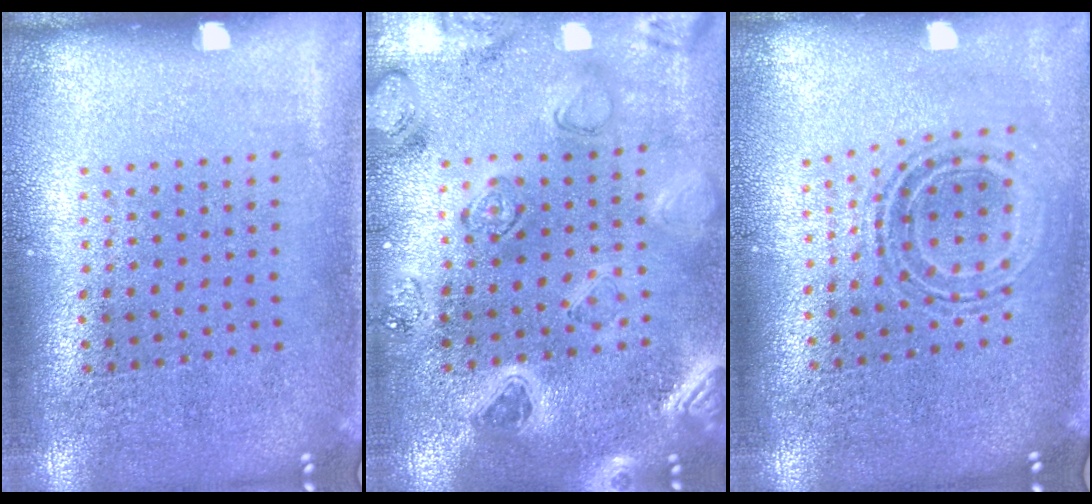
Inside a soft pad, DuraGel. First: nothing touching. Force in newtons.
{"total": 2.3, "press": 2.3, "slide": 0.4}
{"total": 0.7, "press": 0.7, "slide": 0.2}